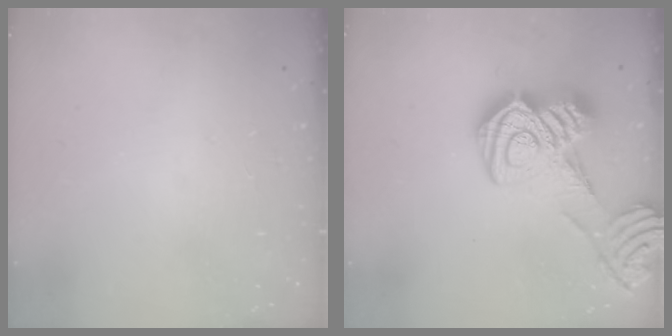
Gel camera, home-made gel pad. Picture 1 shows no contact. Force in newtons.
{"total": 20.2, "press": 20.1, "slide": 1.2}